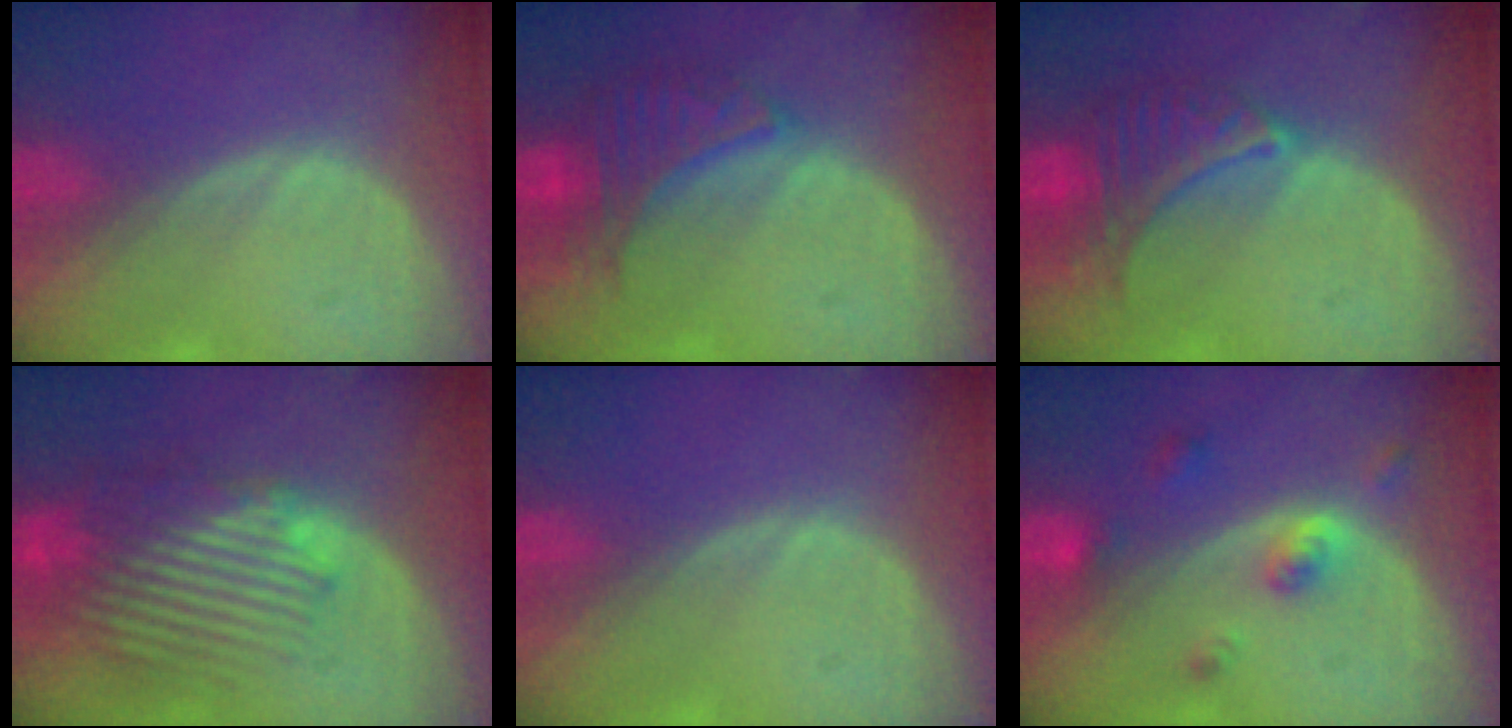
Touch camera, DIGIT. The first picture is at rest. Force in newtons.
{"total": 6.6, "press": 6.2, "slide": 2.2}
{"total": 6.4, "press": 6.4, "slide": 0.5}
{"total": 10.2, "press": 9.2, "slide": 4.3}
{"total": 0.0}
{"total": 4.4, "press": 4.1, "slide": 1.7}